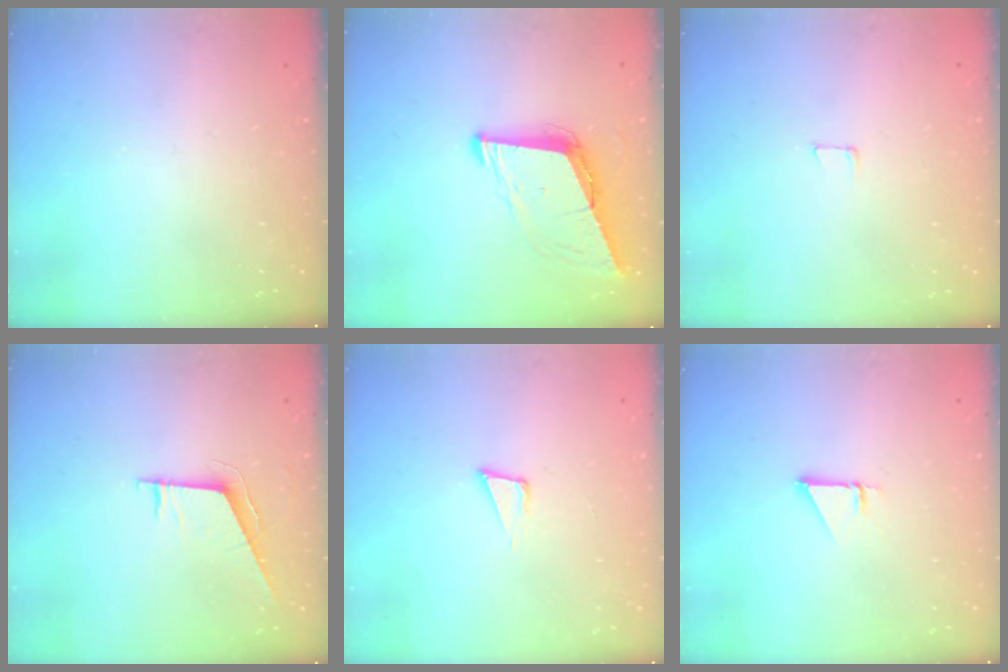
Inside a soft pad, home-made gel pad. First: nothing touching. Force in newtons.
{"total": 9.1, "press": 8.3, "slide": 3.7}
{"total": 4.3, "press": 4.3, "slide": 0.4}
{"total": 6.3, "press": 6.3, "slide": 0.7}
{"total": 3.9, "press": 2.6, "slide": 2.9}
{"total": 1.0, "press": 1.0, "slide": 0.1}